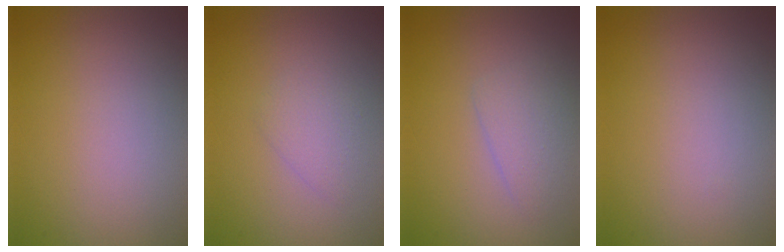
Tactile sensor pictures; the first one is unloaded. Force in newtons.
{"total": 1.6, "press": 1.6, "slide": 0.0}
{"total": 2.1, "press": 2.1, "slide": 0.0}
{"total": 0.0}